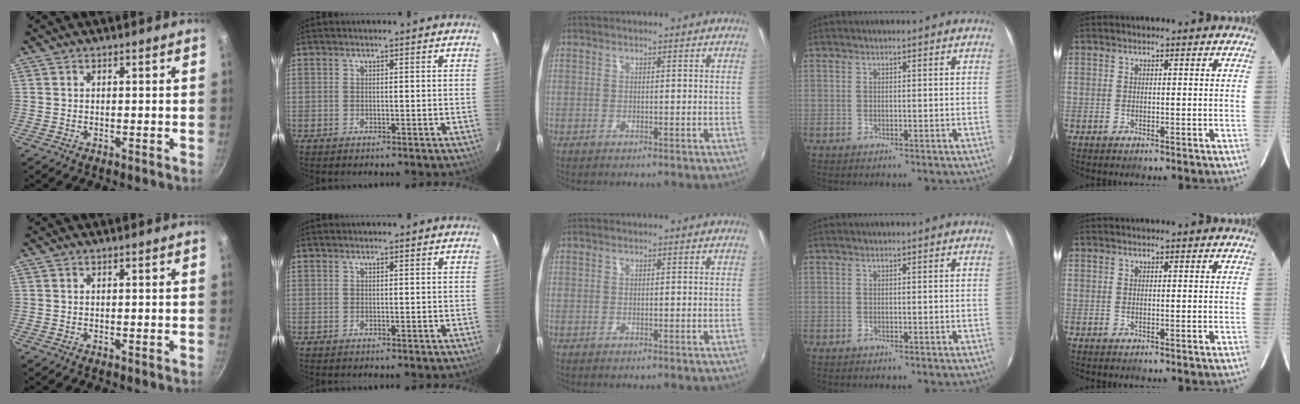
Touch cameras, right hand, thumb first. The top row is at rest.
{}